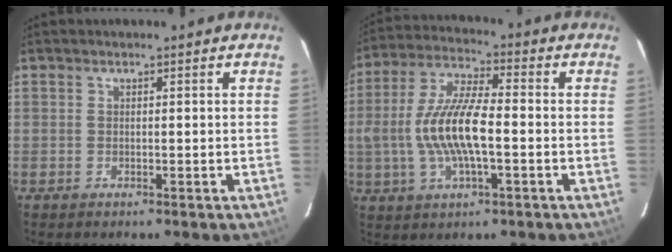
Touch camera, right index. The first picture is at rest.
{"total": 13.1, "force": [-2.0, 4.1, 12.3], "torque": [-0.251, 0.003, -0.038]}